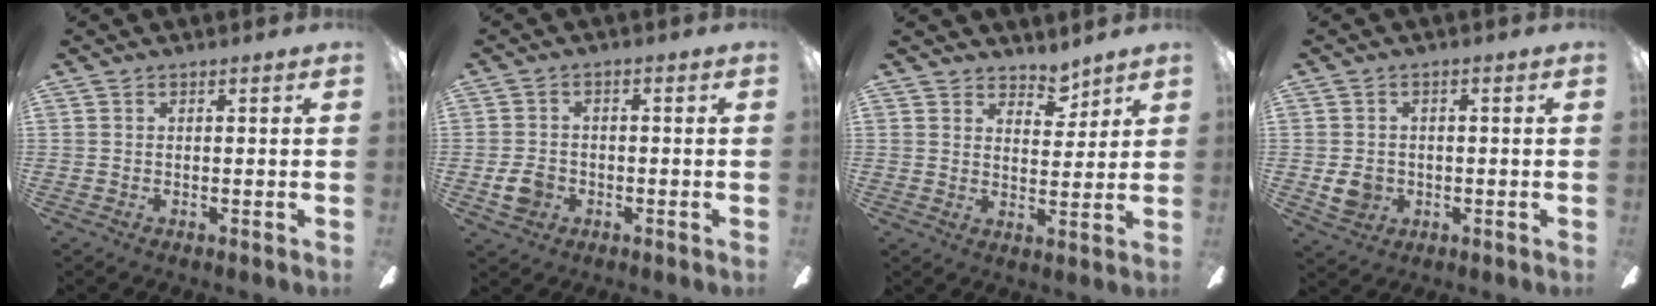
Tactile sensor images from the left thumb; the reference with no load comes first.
{"total": 5.3, "force": [-1.9, 4.2, 2.6], "torque": [-0.054, 0.004, -0.037]}
{"total": 5.2, "force": [4.5, 2.4, 1.0], "torque": [-0.002, -0.029, 0.079]}
{"total": 5.1, "force": [-0.9, 4.5, 2.2], "torque": [-0.038, 0.002, -0.017]}